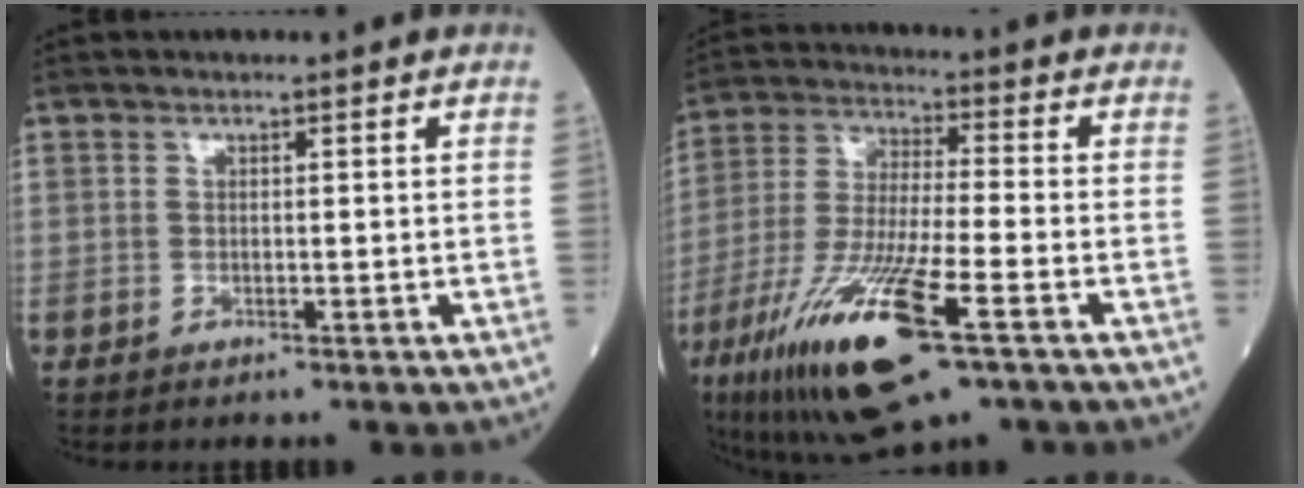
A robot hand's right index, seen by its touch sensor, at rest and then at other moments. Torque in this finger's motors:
{"motor_torque": [1.45, -0.69, 1.05, 0.21]}